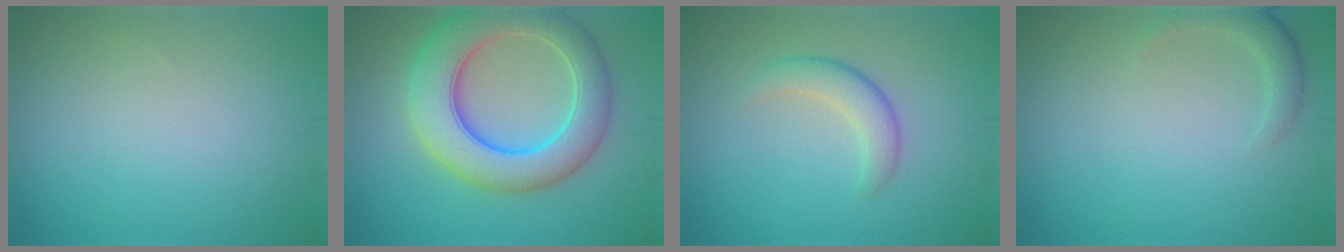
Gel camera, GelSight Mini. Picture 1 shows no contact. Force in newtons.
{"total": 9.5, "press": 9.5, "slide": 0.3}
{"total": 2.8, "press": 2.8, "slide": 0.2}
{"total": 2.0, "press": 2.0, "slide": 0.2}